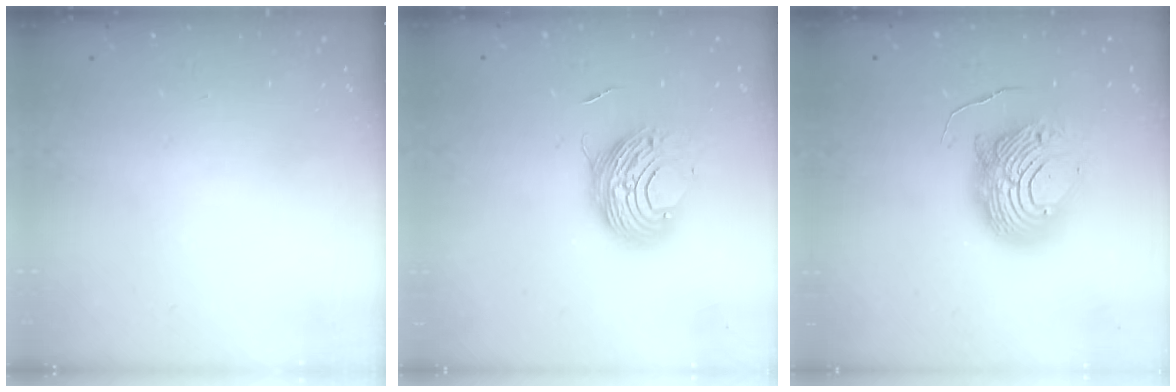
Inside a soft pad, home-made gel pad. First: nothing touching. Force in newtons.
{"total": 10.6, "press": 10.5, "slide": 1.0}
{"total": 12.2, "press": 12.2, "slide": 1.2}